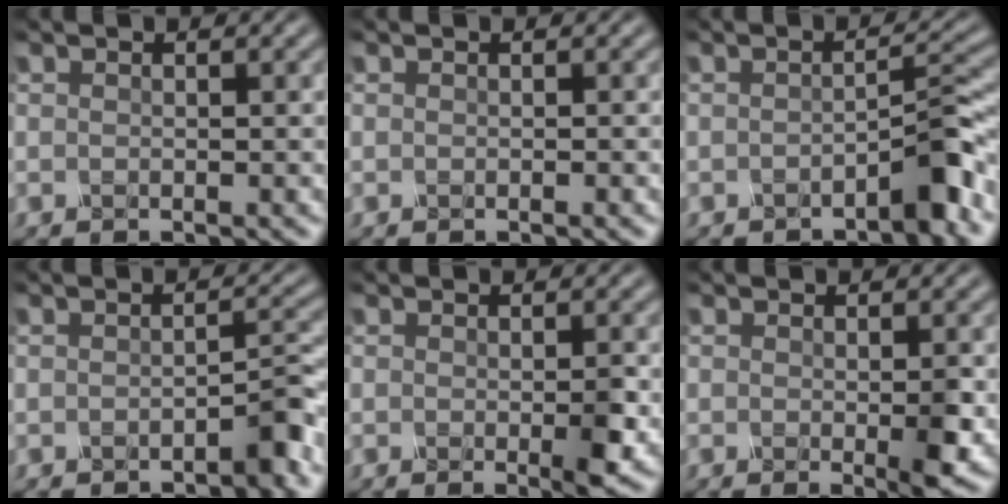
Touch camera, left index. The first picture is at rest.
{"total": 0.6, "force": [-0.3, 0.3, 0.4], "torque": [0.001, 0.008, -0.008]}
{"total": 2.8, "force": [-2.0, 0.0, 1.9], "torque": [-0.035, 0.011, -0.034]}
{"total": 2.3, "force": [-1.9, 0.1, 1.3], "torque": [-0.023, 0.007, -0.028]}
{"total": 2.2, "force": [-0.7, 0.2, 2.0], "torque": [-0.050, -0.006, -0.006]}
{"total": 2.5, "force": [-0.7, 0.3, 2.4], "torque": [-0.054, -0.007, -0.004]}